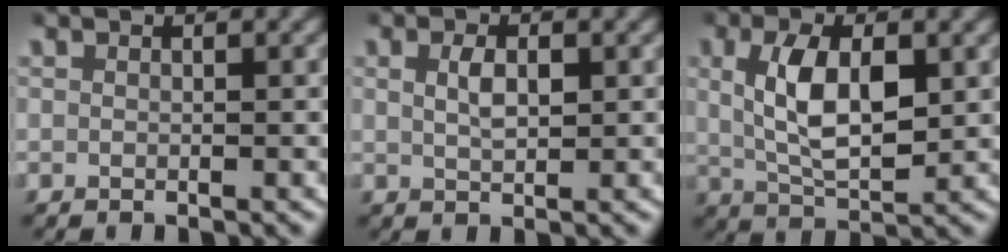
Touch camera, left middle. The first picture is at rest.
{"total": 2.0, "force": [0.5, 0.9, 1.7], "torque": [-0.031, -0.004, 0.013]}
{"total": 5.9, "force": [0.8, 2.8, 5.2], "torque": [-0.097, -0.011, 0.020]}